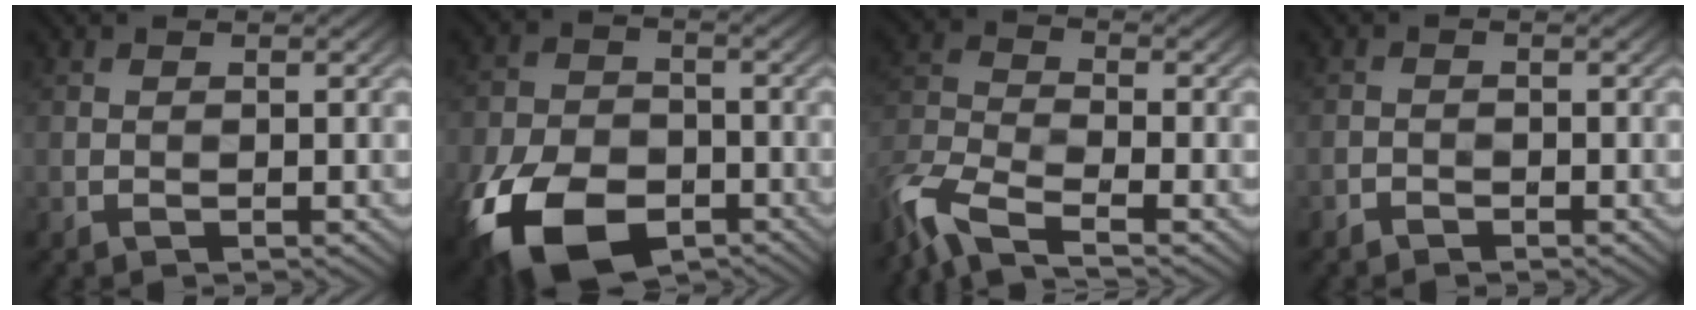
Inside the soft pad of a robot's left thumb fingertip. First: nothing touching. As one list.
[{"total": 14.6, "force": [-7.4, 8.9, 9.0], "torque": [-0.225, -0.053, -0.120]}, {"total": 8.7, "force": [-6.5, 3.1, 4.9], "torque": [-0.121, -0.019, -0.130]}, {"total": 1.0, "force": [-1.0, 0.2, -0.1], "torque": [-0.002, -0.004, -0.015]}]